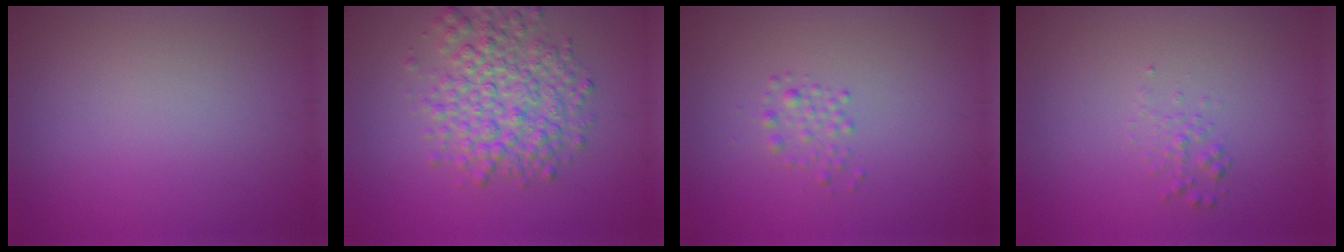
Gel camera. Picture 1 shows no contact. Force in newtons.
{"total": 5.7, "press": 5.7, "slide": 0.1}
{"total": 1.3, "press": 1.3, "slide": 0.1}
{"total": 1.0, "press": 1.0, "slide": 0.0}